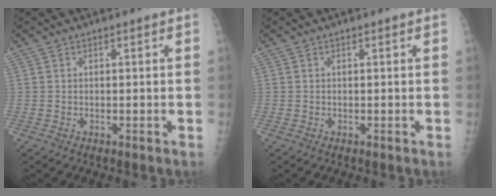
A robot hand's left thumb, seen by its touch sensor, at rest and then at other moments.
{"total": 0.0}